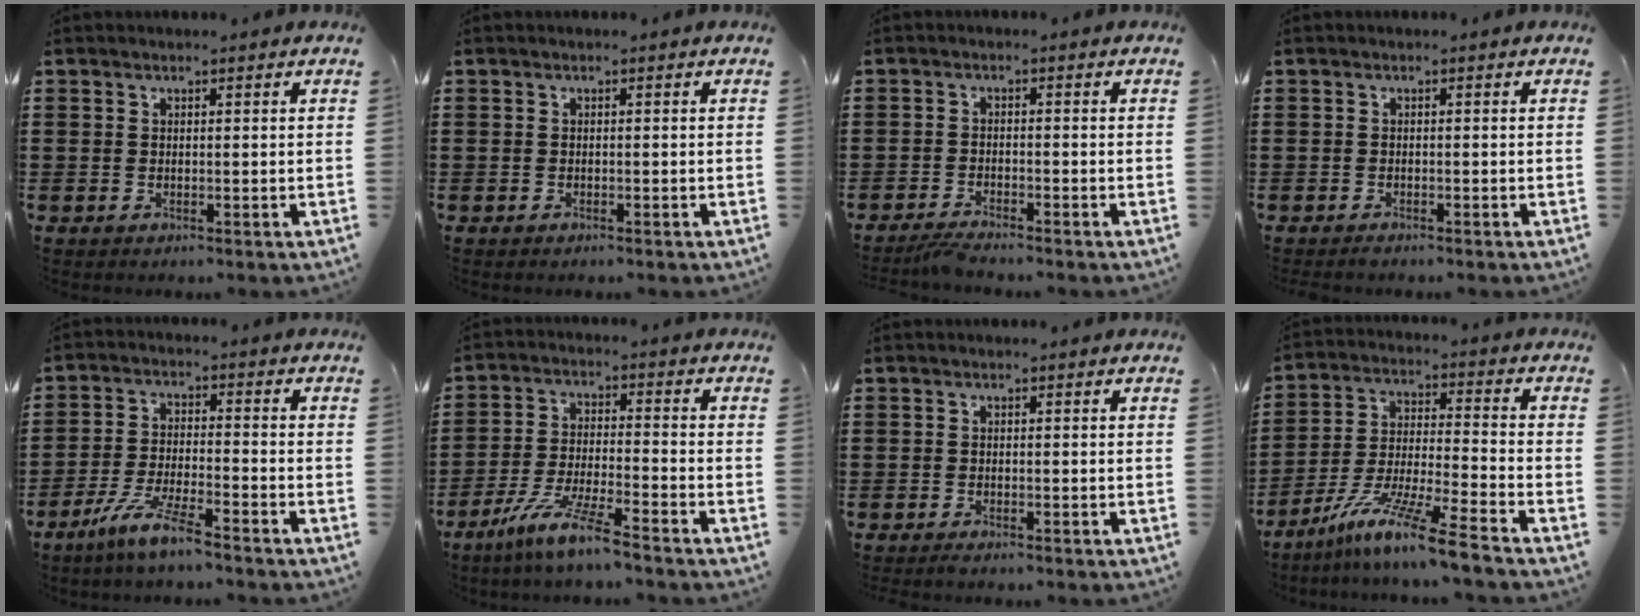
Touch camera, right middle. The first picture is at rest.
{"total": 0.0}
{"total": 2.4, "force": [-2.4, -0.1, 0.6], "torque": [-0.019, -0.002, -0.050]}
{"total": 0.6, "force": [-0.6, 0.0, 0.2], "torque": [-0.005, -0.003, -0.011]}
{"total": 6.5, "force": [-5.1, 0.0, 3.9], "torque": [-0.094, -0.016, -0.102]}
{"total": 7.7, "force": [-6.3, -0.4, 4.4], "torque": [-0.100, -0.018, -0.126]}
{"total": 0.6, "force": [-0.5, 0.0, 0.3], "torque": [-0.006, -0.004, -0.009]}
{"total": 11.1, "force": [-8.8, -0.5, 6.7], "torque": [-0.130, -0.001, -0.176]}